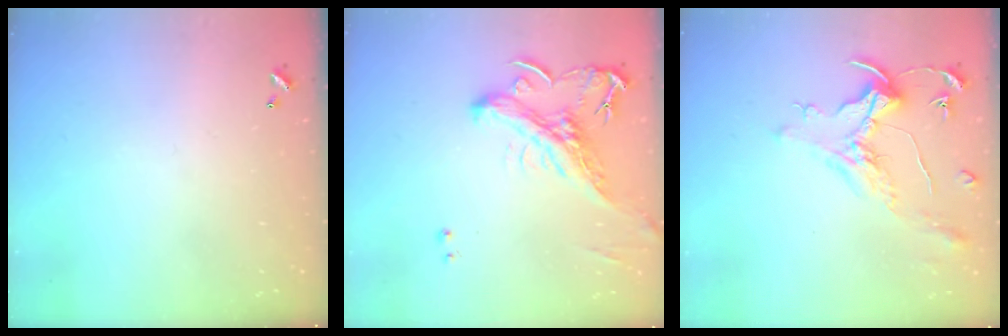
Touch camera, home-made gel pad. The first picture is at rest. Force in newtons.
{"total": 2.2, "press": 1.4, "slide": 1.7}
{"total": 1.5, "press": 1.3, "slide": 0.7}